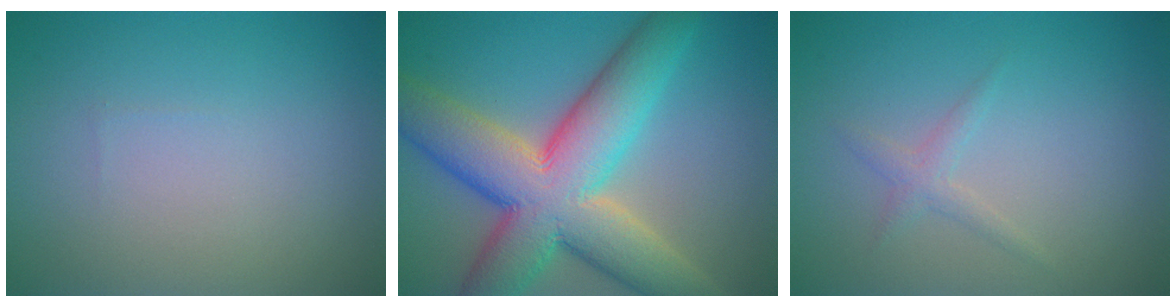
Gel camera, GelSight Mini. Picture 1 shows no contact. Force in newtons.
{"total": 12.7, "press": 12.6, "slide": 1.0}
{"total": 1.2, "press": 1.2, "slide": 0.1}